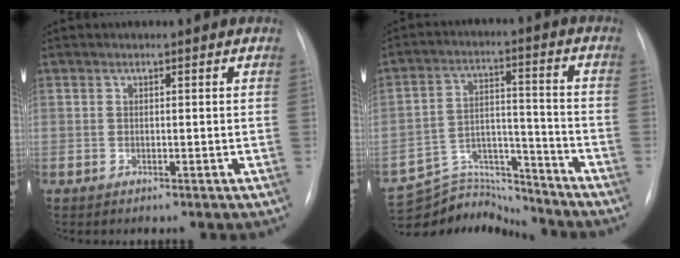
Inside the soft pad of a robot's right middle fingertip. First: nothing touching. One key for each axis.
{"total": 10.7, "fx": -10.5, "fy": 1.5, "fz": -1.0, "tx": 0.019, "ty": 0.045, "tz": -0.179}